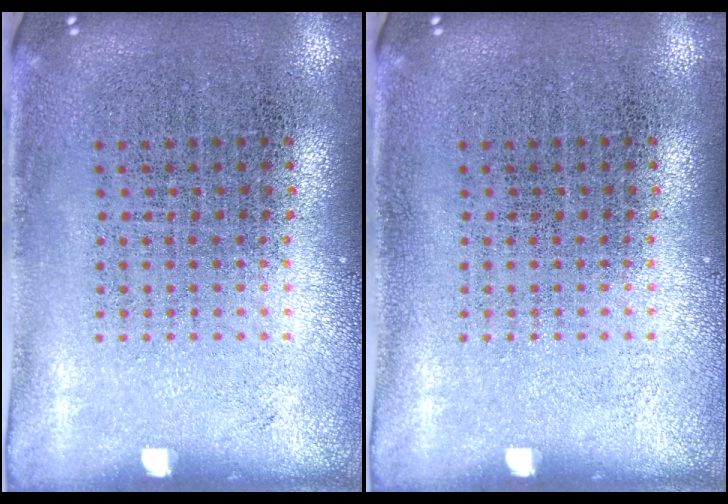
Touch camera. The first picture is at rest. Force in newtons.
{"total": 0.0}